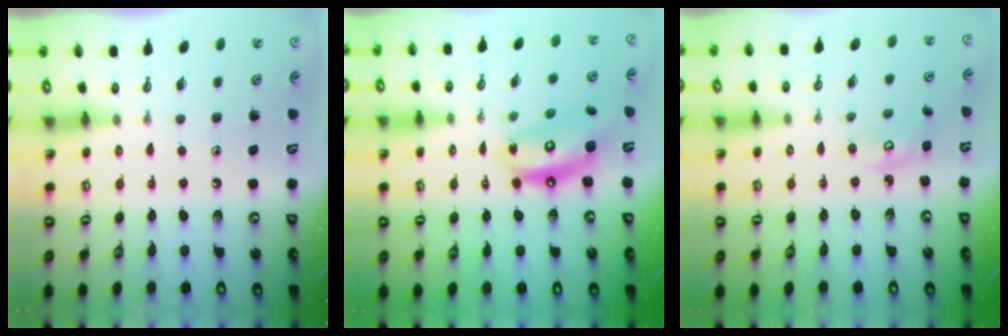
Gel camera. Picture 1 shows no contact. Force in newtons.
{"total": 13.2, "press": 13.2, "slide": 1.4}
{"total": 3.3, "press": 3.3, "slide": 0.4}